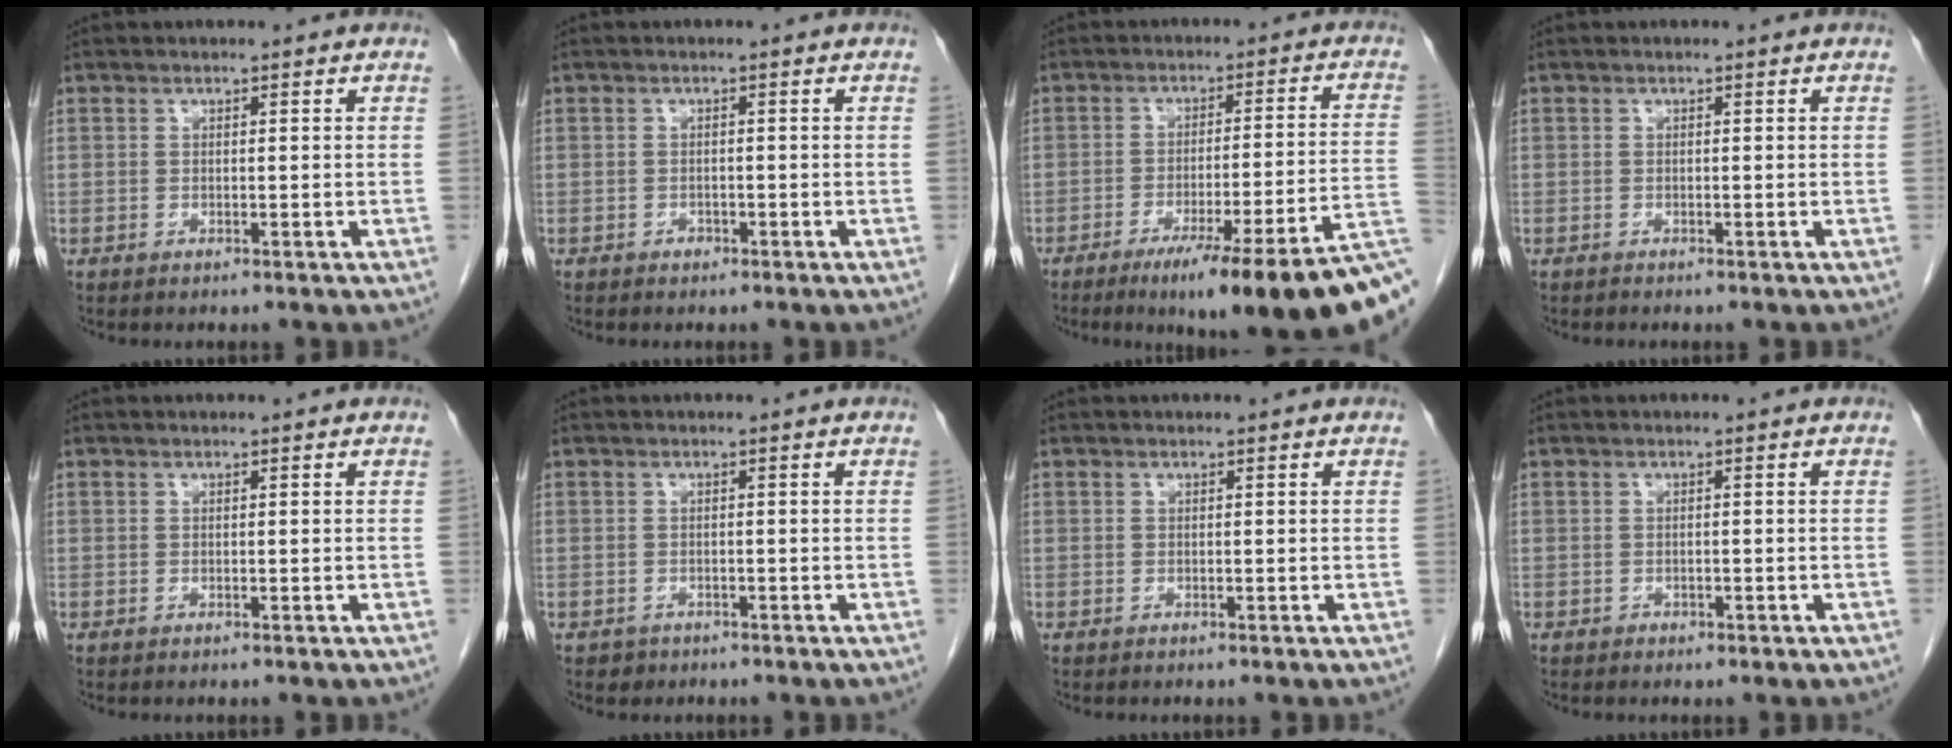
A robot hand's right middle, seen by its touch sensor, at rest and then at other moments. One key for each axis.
{"total": 0.7, "fx": -0.5, "fy": 0.5, "fz": 0.2, "tx": -0.005, "ty": 0.002, "tz": -0.007}
{"total": 21.1, "fx": -14.4, "fy": 0.8, "fz": 15.4, "tx": -0.120, "ty": 0.002, "tz": -0.201}
{"total": 0.0}
{"total": 0.0}
{"total": 0.8, "fx": -0.6, "fy": 0.5, "fz": -0.1, "tx": -0.007, "ty": 0.002, "tz": -0.011}
{"total": 0.0}
{"total": 0.5, "fx": -0.3, "fy": 0.4, "fz": 0.1, "tx": -0.006, "ty": 0.001, "tz": -0.004}